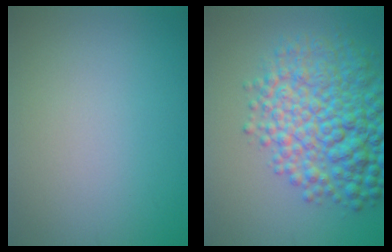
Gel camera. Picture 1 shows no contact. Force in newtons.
{"total": 9.5, "press": 9.5, "slide": 0.2}